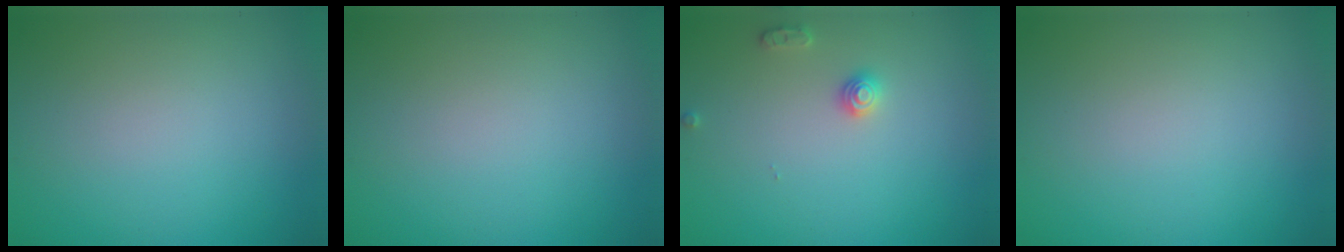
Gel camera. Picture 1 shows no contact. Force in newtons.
{"total": 0.0}
{"total": 1.4, "press": 1.4, "slide": 0.1}
{"total": 0.0}